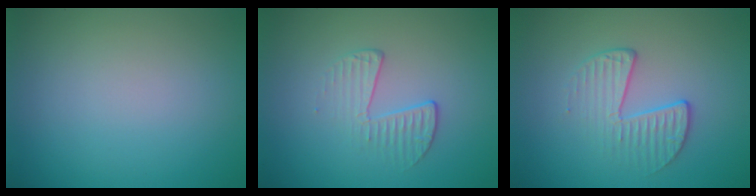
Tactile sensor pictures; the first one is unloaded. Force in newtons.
{"total": 2.1, "press": 1.0, "slide": 1.8}
{"total": 2.4, "press": 1.7, "slide": 1.8}